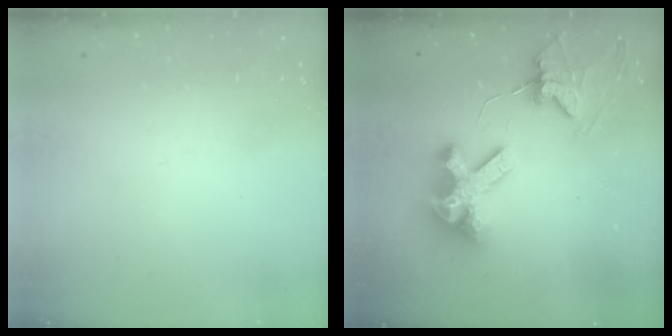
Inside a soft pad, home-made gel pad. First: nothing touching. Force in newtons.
{"total": 11.7, "press": 11.6, "slide": 1.3}